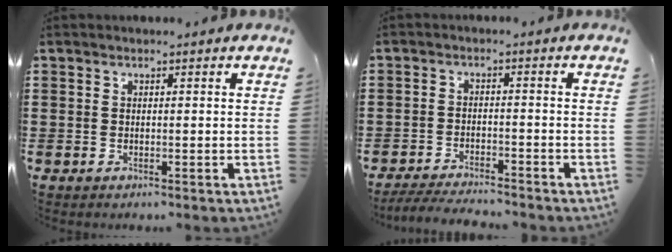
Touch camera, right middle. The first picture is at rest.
{"total": 3.9, "force": [-3.8, 0.1, 0.7], "torque": [-0.020, -0.004, -0.080]}